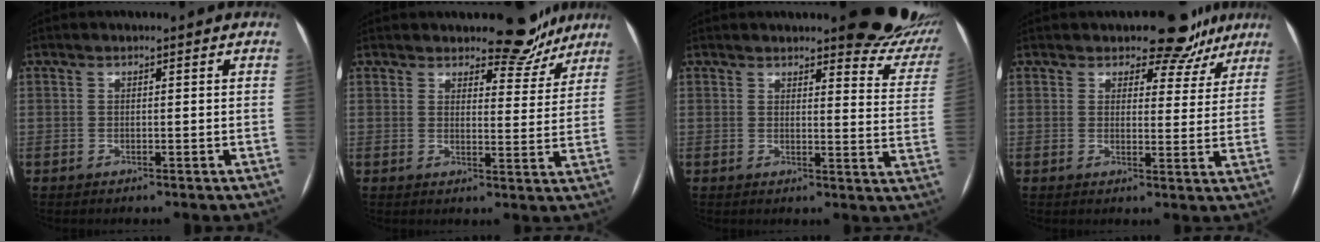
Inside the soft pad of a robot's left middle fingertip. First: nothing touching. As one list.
[{"total": 6.9, "force": [6.1, 2.6, 1.7], "torque": [-0.010, -0.017, 0.072]}, {"total": 13.0, "force": [11.5, 2.9, 5.4], "torque": [-0.034, -0.053, 0.106]}, {"total": 7.7, "force": [6.3, 4.0, 2.0], "torque": [-0.002, -0.007, 0.066]}]